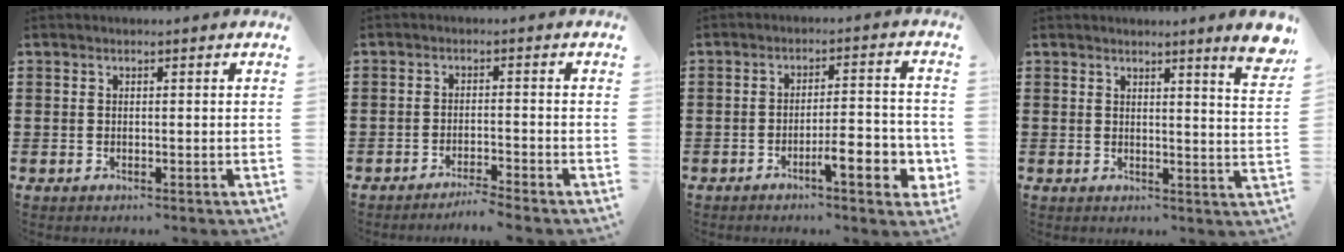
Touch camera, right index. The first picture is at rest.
{"total": 2.6, "force": [-2.5, -0.4, 0.6], "torque": [-0.012, 0.000, -0.051]}
{"total": 7.1, "force": [-3.2, 1.6, 6.2], "torque": [-0.088, -0.002, -0.054]}
{"total": 4.7, "force": [3.6, -0.4, 3.0], "torque": [-0.055, -0.017, 0.059]}